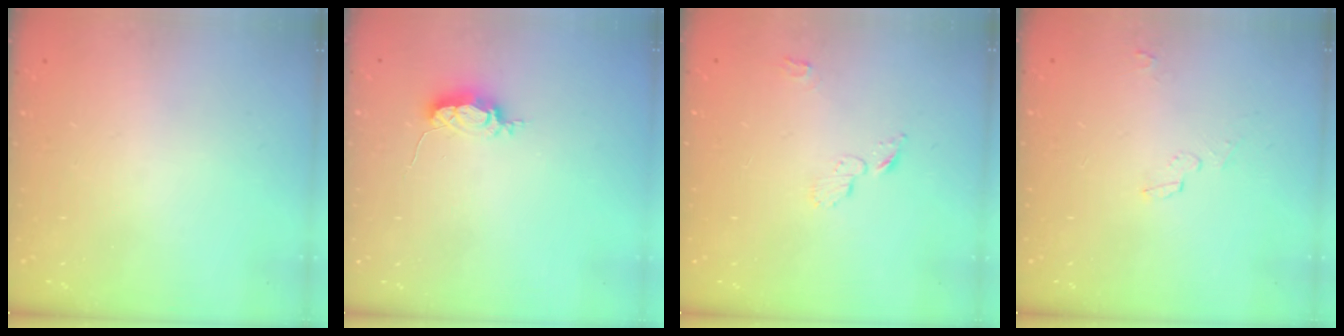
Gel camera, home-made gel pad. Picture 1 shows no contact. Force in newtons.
{"total": 5.2, "press": 5.1, "slide": 0.4}
{"total": 4.9, "press": 4.8, "slide": 0.6}
{"total": 2.6, "press": 2.3, "slide": 1.2}